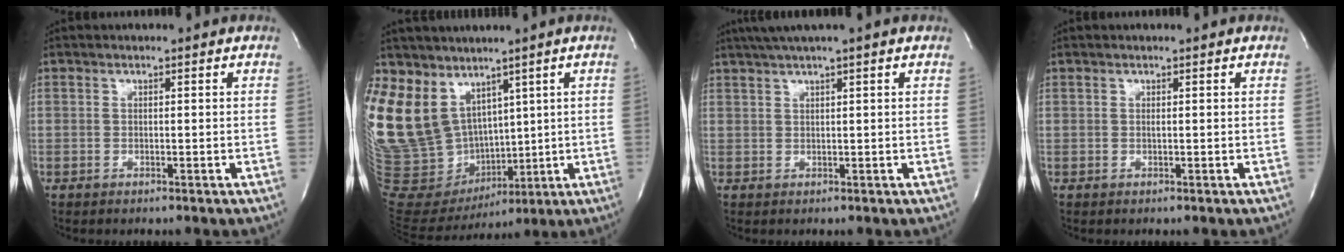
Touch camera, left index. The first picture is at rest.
{"total": 23.4, "force": [11.6, 17.2, 10.9], "torque": [-0.306, 0.046, 0.250]}
{"total": 4.6, "force": [3.4, -1.0, 2.9], "torque": [-0.047, 0.014, 0.062]}
{"total": 0.0}